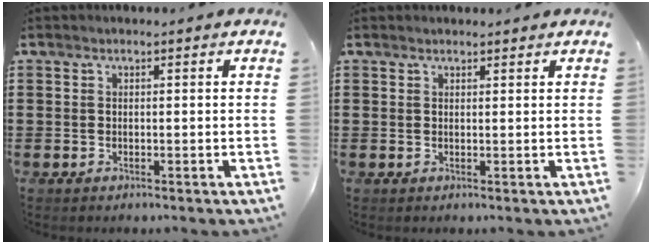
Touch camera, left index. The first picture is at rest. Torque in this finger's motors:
{"motor_torque": [1.04, -1.10, -0.06, -0.01]}